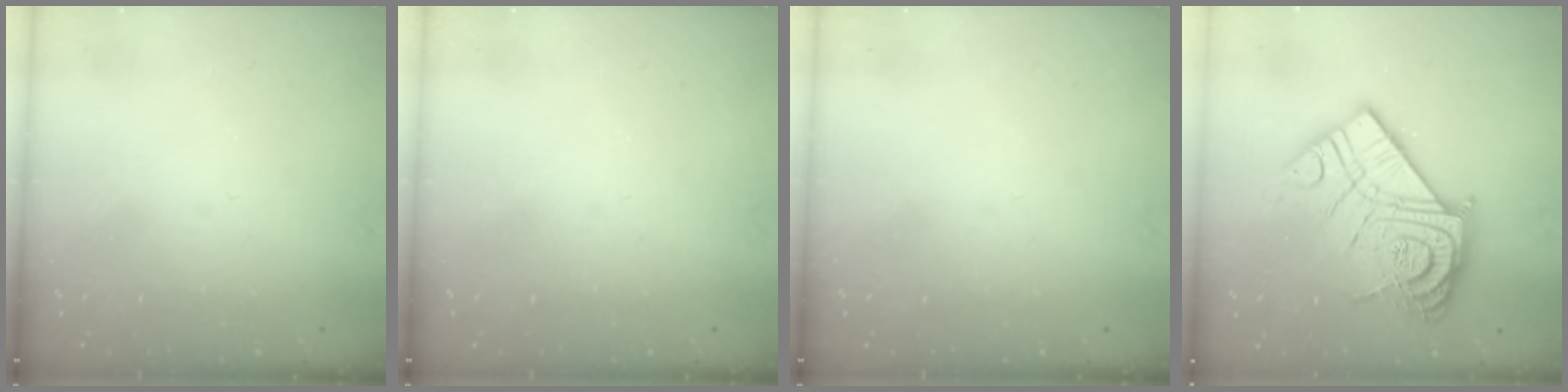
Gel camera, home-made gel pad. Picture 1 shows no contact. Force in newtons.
{"total": 0.0}
{"total": 0.0}
{"total": 24.3, "press": 24.1, "slide": 2.4}